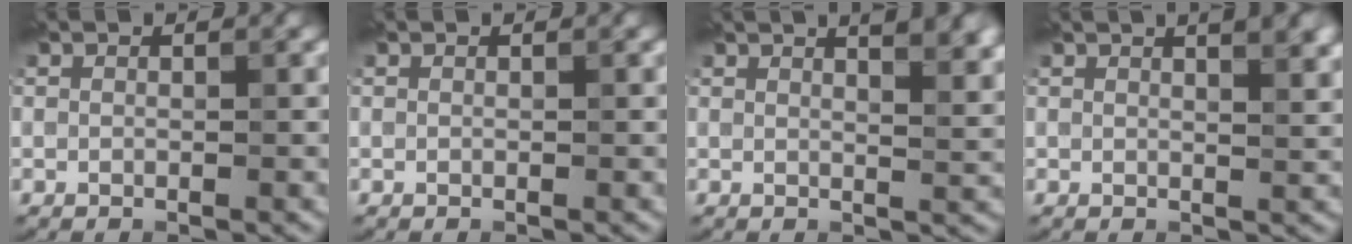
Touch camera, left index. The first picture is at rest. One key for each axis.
{"total": 0.0}
{"total": 7.5, "fx": 4.6, "fy": 3.0, "fz": 5.1, "tx": -0.026, "ty": 0.042, "tz": 0.032}
{"total": 5.3, "fx": 3.0, "fy": 2.2, "fz": 3.7, "tx": -0.018, "ty": 0.026, "tz": 0.015}